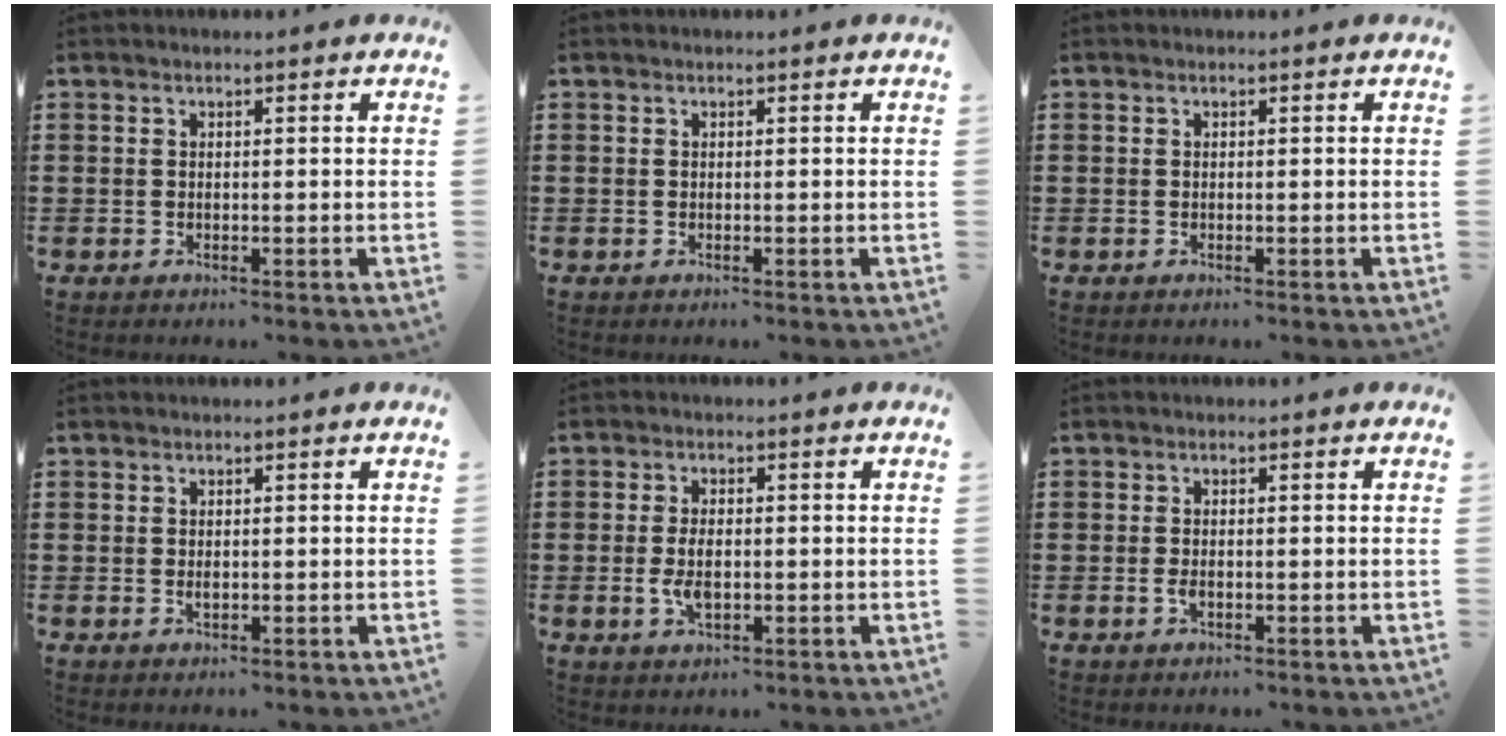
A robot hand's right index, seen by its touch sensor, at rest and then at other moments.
{"total": 0.0}
{"total": 0.0}
{"total": 0.7, "force": [0.0, 0.3, 0.7], "torque": [-0.015, -0.003, 0.001]}
{"total": 4.1, "force": [-0.6, 1.9, 3.6], "torque": [-0.081, -0.005, -0.011]}
{"total": 1.5, "force": [-0.4, 0.6, 1.3], "torque": [-0.034, -0.006, -0.009]}